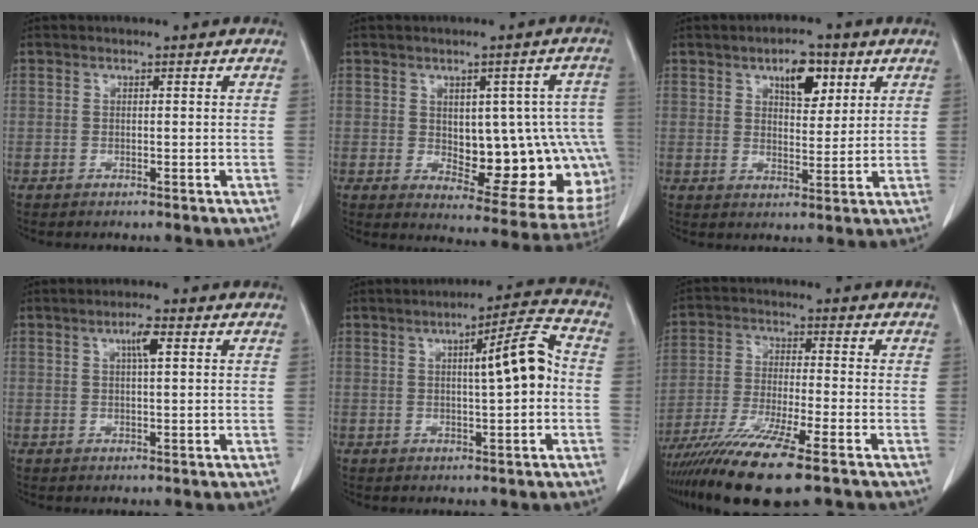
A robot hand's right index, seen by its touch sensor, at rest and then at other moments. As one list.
[{"total": 17.3, "force": [-1.3, 7.0, 15.8], "torque": [-0.142, 0.021, 0.012]}, {"total": 6.3, "force": [3.2, 2.8, 4.6], "torque": [-0.071, 0.005, 0.050]}, {"total": 2.8, "force": [1.0, 0.4, 2.6], "torque": [-0.046, 0.002, 0.017]}, {"total": 7.9, "force": [0.4, 0.7, 7.9], "torque": [-0.115, 0.018, 0.003]}, {"total": 13.1, "force": [-9.0, 0.6, 9.4], "torque": [-0.181, -0.034, -0.158]}]